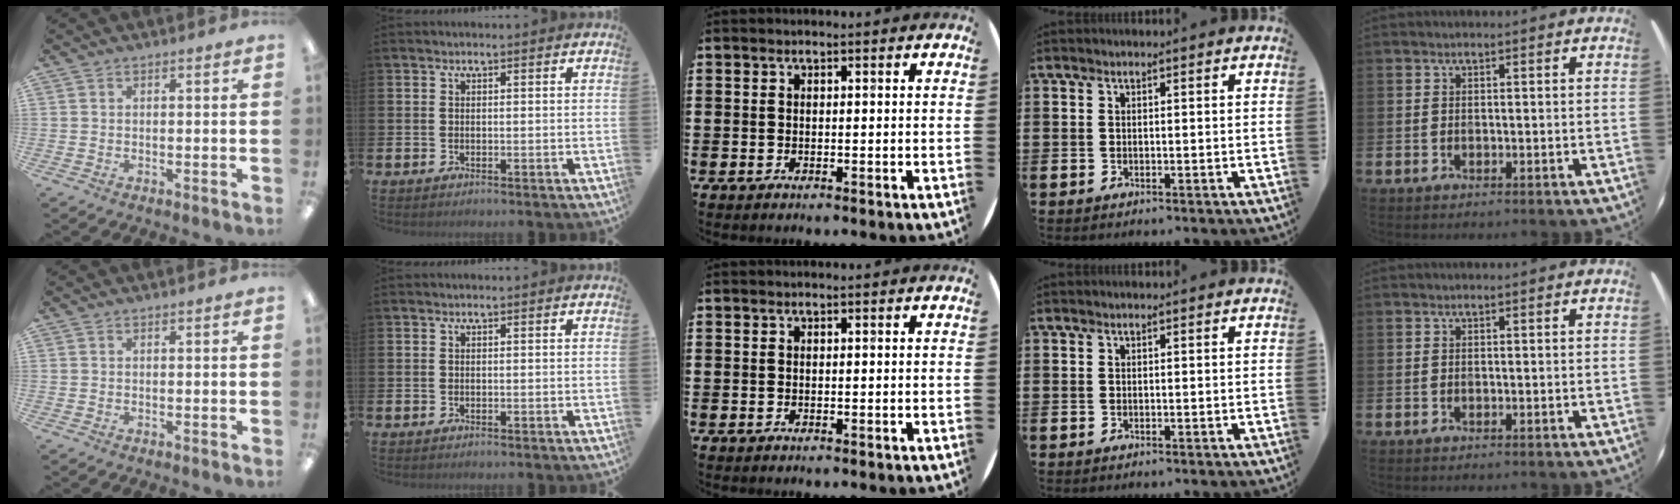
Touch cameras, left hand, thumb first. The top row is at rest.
{}